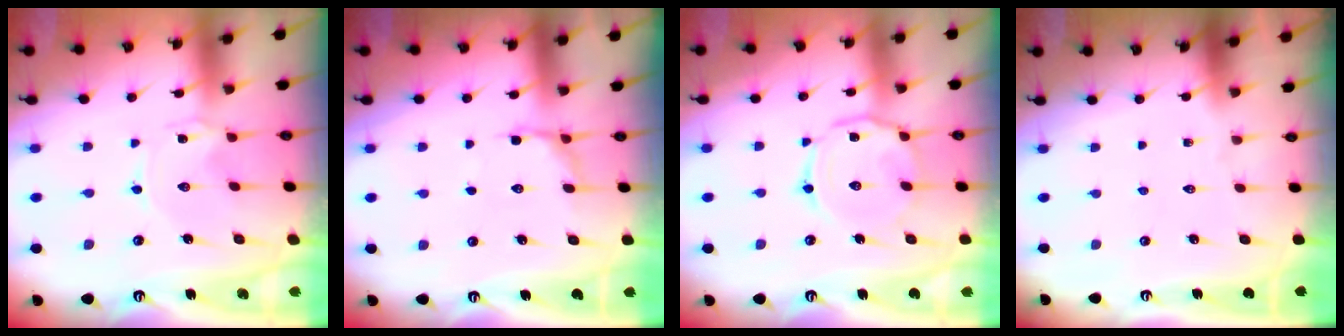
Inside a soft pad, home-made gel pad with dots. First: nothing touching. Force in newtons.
{"total": 5.7, "press": 5.3, "slide": 2.1}
{"total": 9.5, "press": 9.5, "slide": 0.7}
{"total": 0.0}